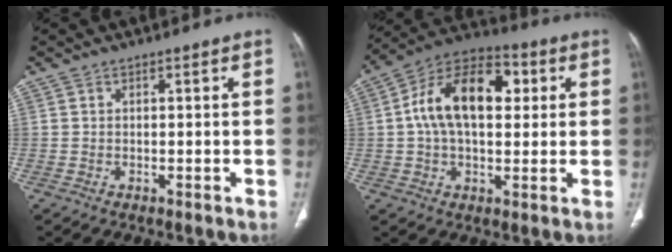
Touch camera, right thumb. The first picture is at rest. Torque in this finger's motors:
{"motor_torque": [0.51, 0.51, 0.46, -0.34, 0.35]}